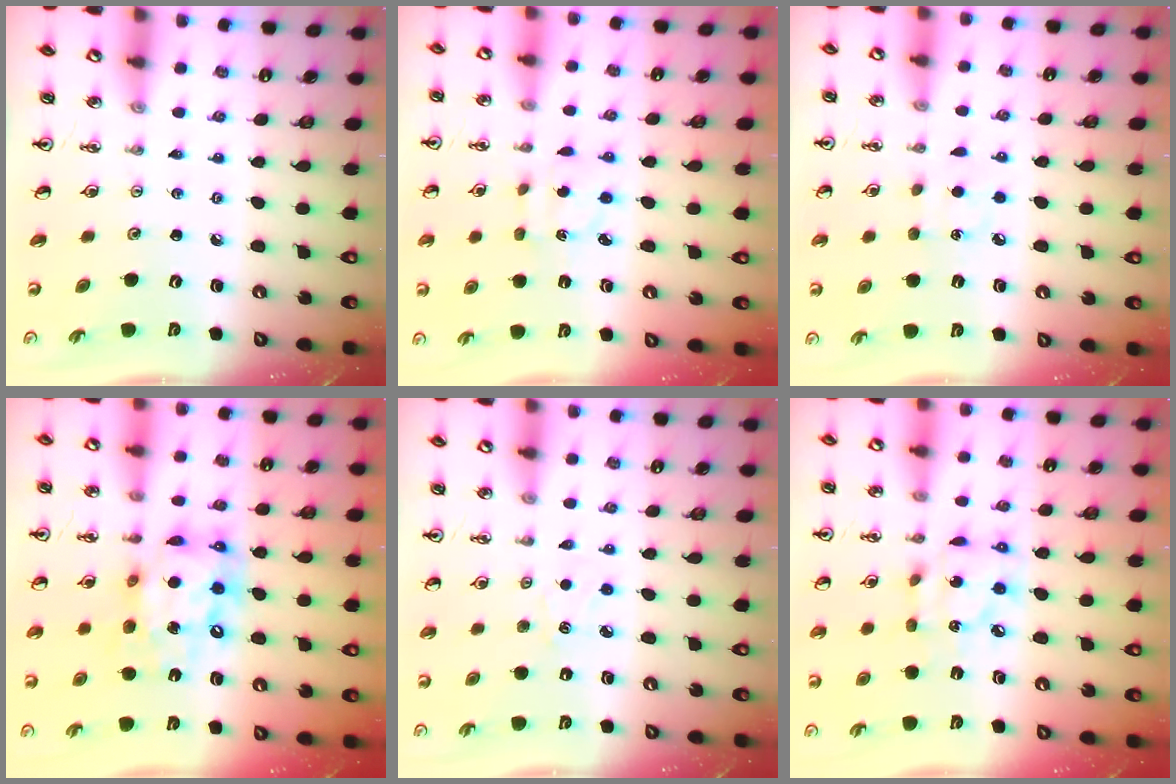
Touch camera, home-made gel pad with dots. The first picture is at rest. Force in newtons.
{"total": 3.2, "press": 3.1, "slide": 0.7}
{"total": 6.1, "press": 6.1, "slide": 0.7}
{"total": 14.0, "press": 13.9, "slide": 1.6}
{"total": 3.3, "press": 3.3, "slide": 0.5}
{"total": 10.4, "press": 10.4, "slide": 0.6}